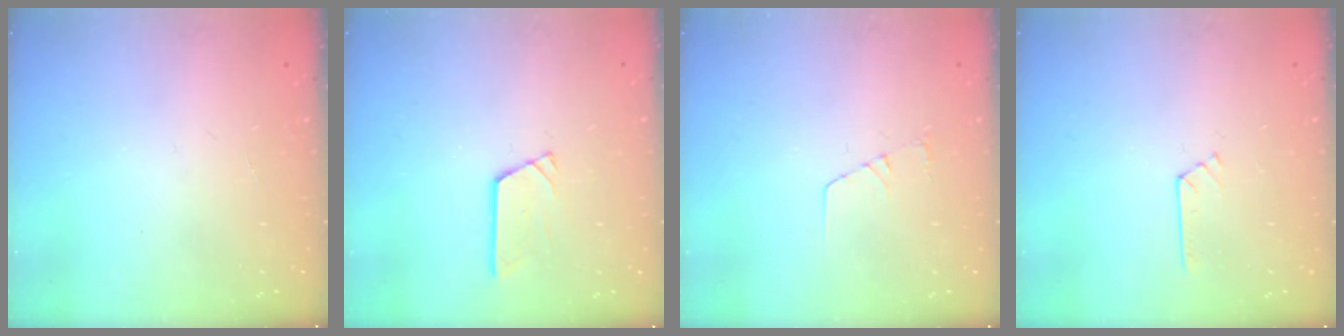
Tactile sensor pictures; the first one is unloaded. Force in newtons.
{"total": 3.5, "press": 3.5, "slide": 0.4}
{"total": 3.4, "press": 3.4, "slide": 0.2}
{"total": 2.5, "press": 2.5, "slide": 0.3}